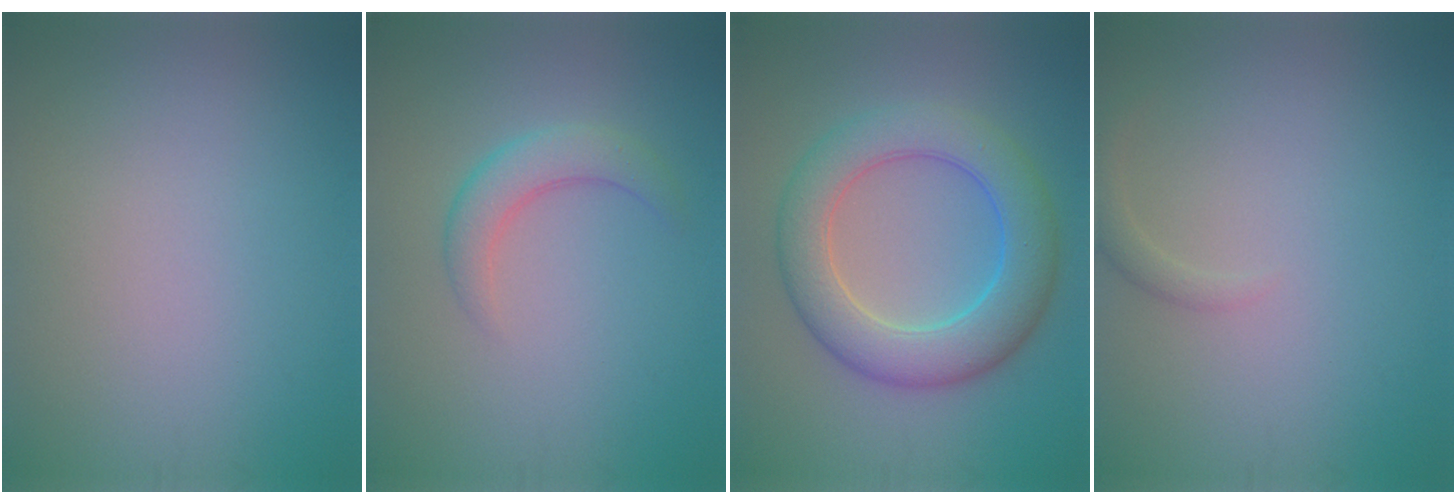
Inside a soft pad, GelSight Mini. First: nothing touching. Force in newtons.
{"total": 3.0, "press": 3.0, "slide": 0.2}
{"total": 7.6, "press": 7.6, "slide": 0.2}
{"total": 1.2, "press": 1.2, "slide": 0.1}